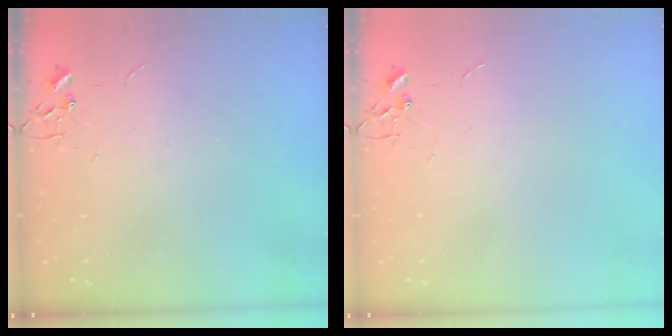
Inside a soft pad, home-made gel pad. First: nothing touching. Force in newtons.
{"total": 0.0}